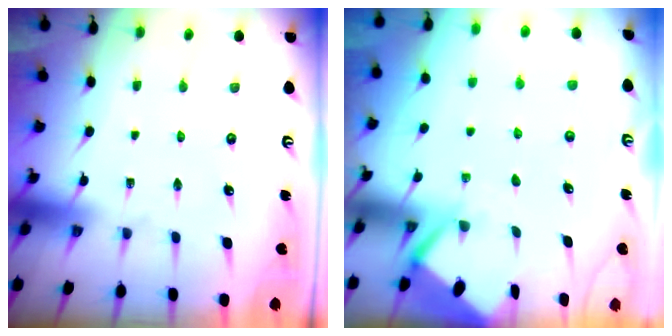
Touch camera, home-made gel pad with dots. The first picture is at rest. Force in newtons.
{"total": 2.7, "press": 2.7, "slide": 0.4}